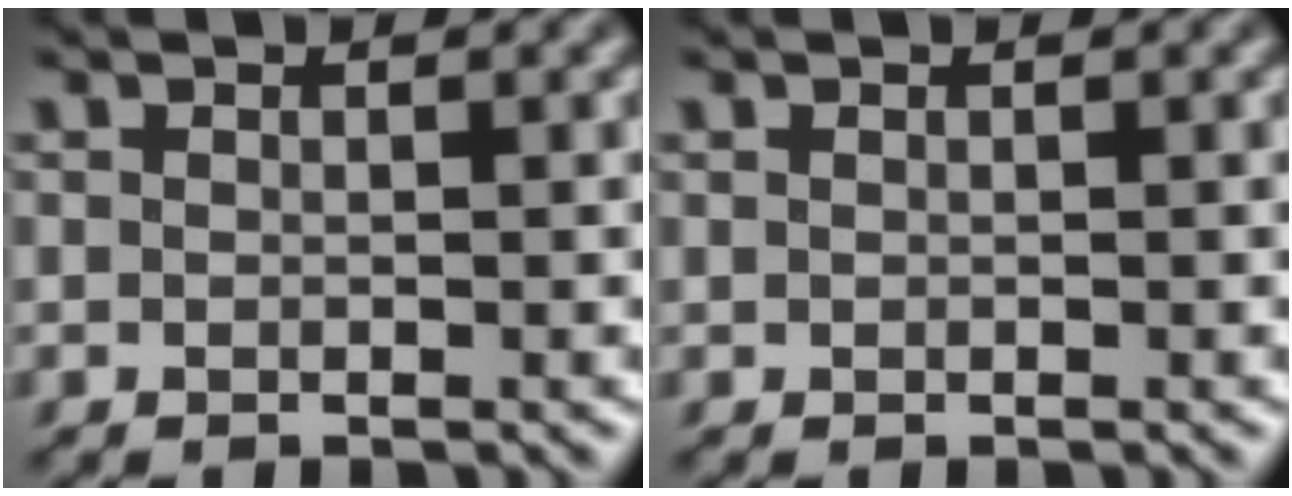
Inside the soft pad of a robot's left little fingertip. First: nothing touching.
{"total": 0.0}